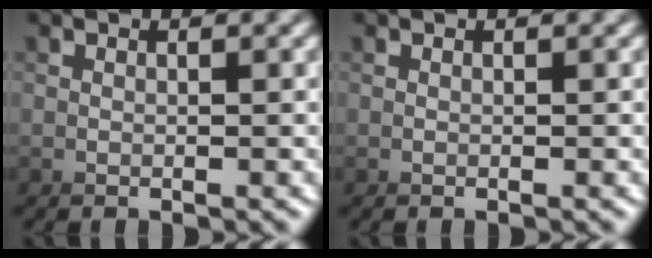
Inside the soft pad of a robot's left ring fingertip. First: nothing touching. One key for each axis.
{"total": 0.0}